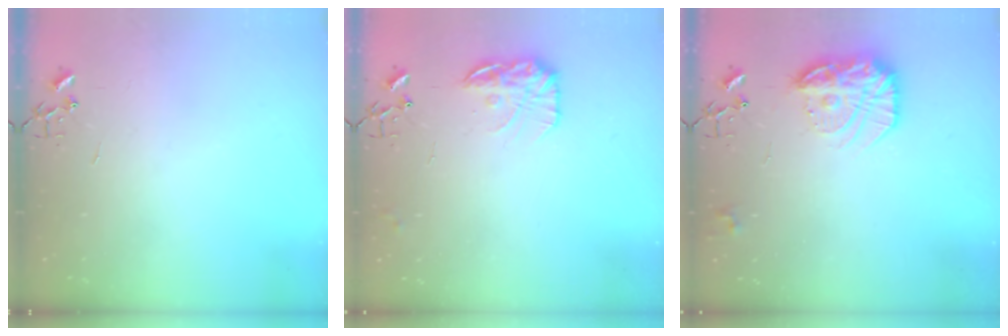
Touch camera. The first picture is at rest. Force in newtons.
{"total": 13.3, "press": 13.3, "slide": 0.8}
{"total": 17.5, "press": 17.5, "slide": 1.4}